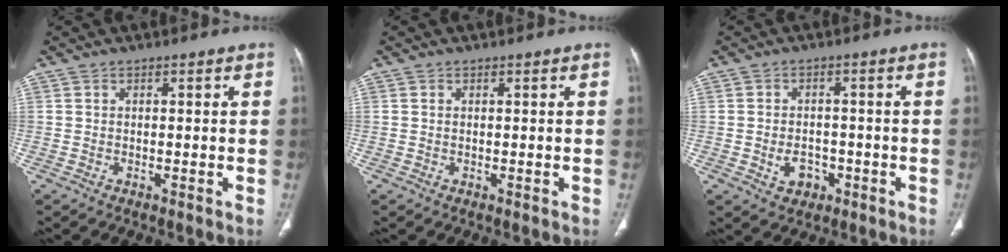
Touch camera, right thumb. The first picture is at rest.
{"total": 0.0}
{"total": 4.7, "force": [-1.6, 3.6, 2.5], "torque": [-0.028, 0.013, -0.017]}